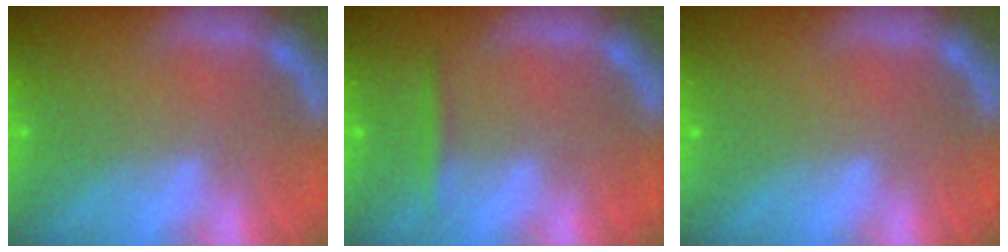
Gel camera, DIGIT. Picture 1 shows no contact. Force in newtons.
{"total": 1.4}
{"total": 0.0}